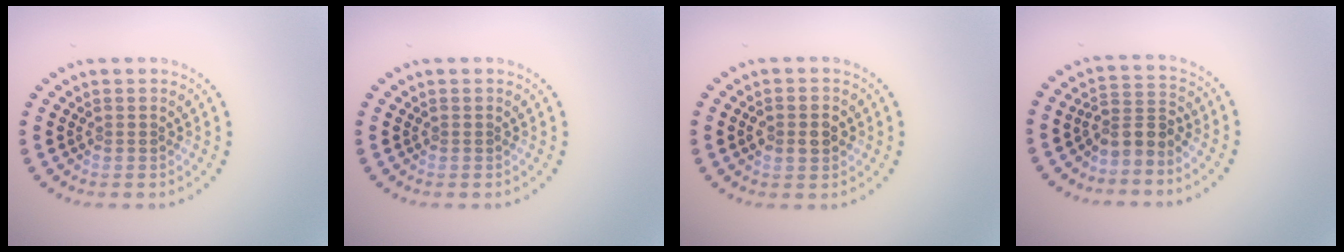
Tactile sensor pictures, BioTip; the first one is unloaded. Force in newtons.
{"total": 0.0}
{"total": 2.9, "press": 2.9, "slide": 0.2}
{"total": 2.5, "press": 1.9, "slide": 1.7}